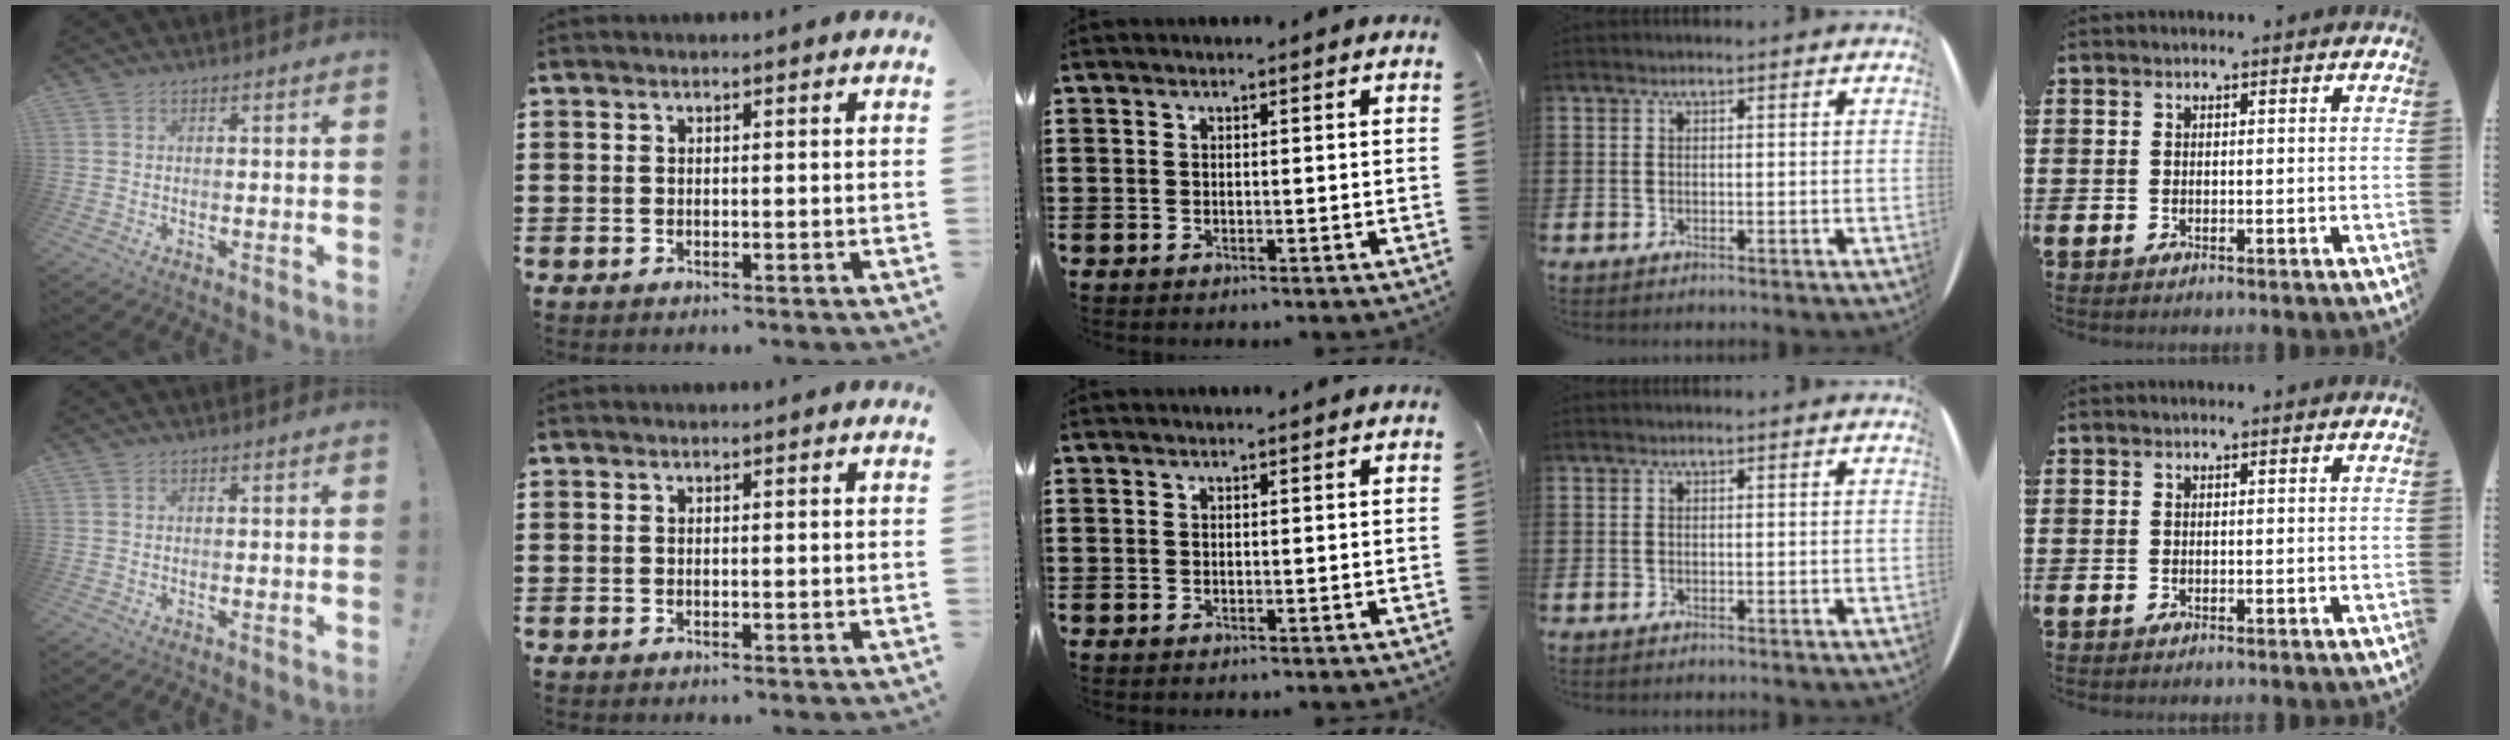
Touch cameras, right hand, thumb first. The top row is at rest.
{}